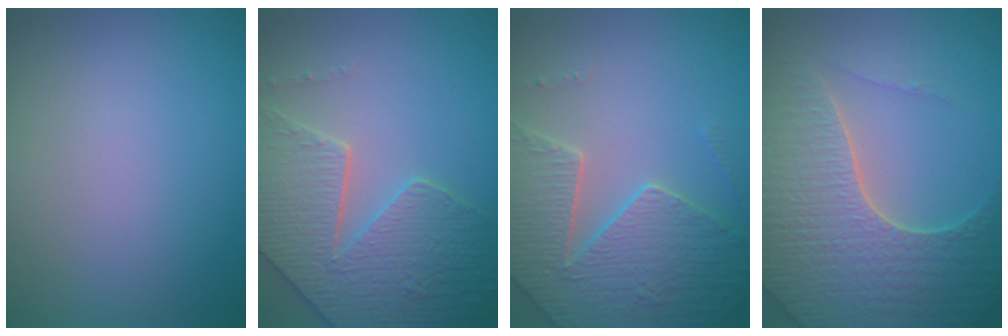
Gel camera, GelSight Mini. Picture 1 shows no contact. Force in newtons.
{"total": 6.3, "press": 5.6, "slide": 3.1}
{"total": 5.2, "press": 5.0, "slide": 1.4}
{"total": 7.1, "press": 6.9, "slide": 1.8}